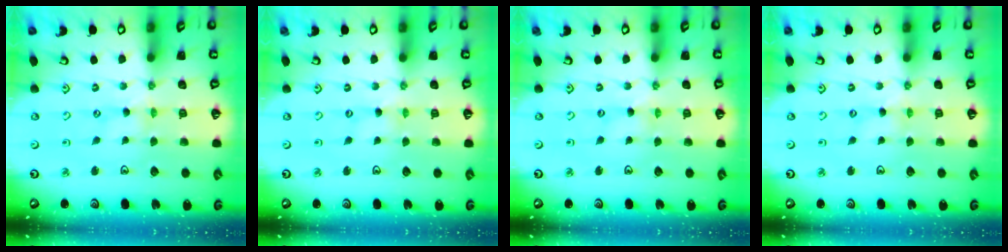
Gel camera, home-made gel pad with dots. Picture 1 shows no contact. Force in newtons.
{"total": 0.0}
{"total": 0.7, "press": 0.7, "slide": 0.2}
{"total": 1.1, "press": 1.1, "slide": 0.2}